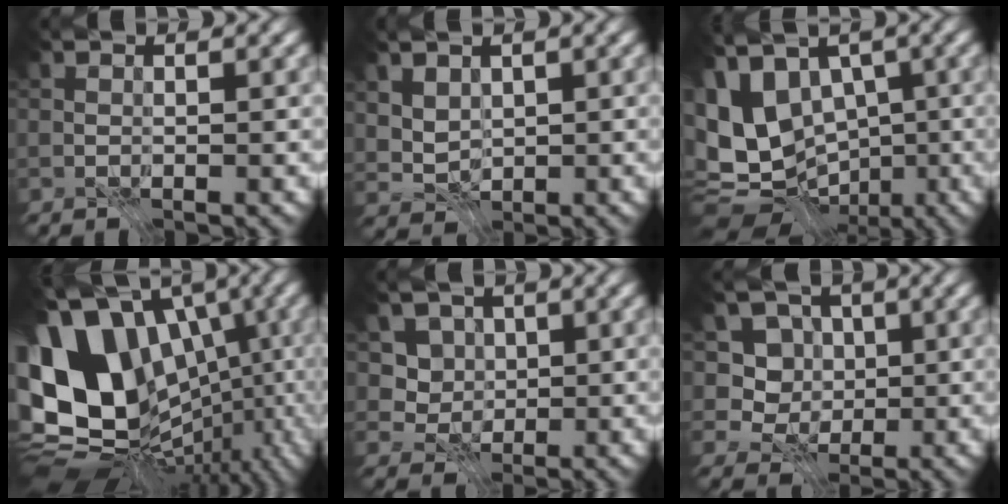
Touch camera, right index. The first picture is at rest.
{"total": 3.3, "force": [1.4, 2.4, 1.7], "torque": [-0.042, 0.004, 0.043]}
{"total": 10.6, "force": [-0.8, 8.4, 6.4], "torque": [-0.137, 0.015, 0.000]}
{"total": 16.9, "force": [-0.3, 13.0, 10.7], "torque": [-0.206, -0.005, 0.022]}
{"total": 2.9, "force": [0.4, 2.8, 0.8], "torque": [-0.018, -0.012, 0.007]}
{"total": 5.0, "force": [0.6, 4.6, 1.9], "torque": [-0.023, 0.000, -0.004]}